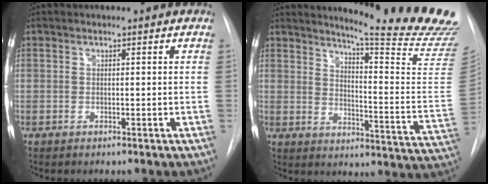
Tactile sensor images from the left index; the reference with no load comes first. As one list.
[{"total": 22.1, "force": [20.1, -1.3, 9.2], "torque": [-0.132, -0.148, 0.240]}]